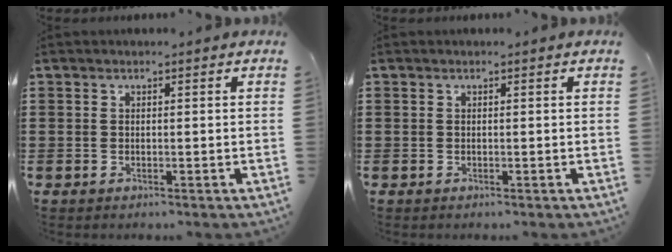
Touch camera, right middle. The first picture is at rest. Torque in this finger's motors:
{"motor_torque": [0.19, -0.09, 0.04, 0.02]}